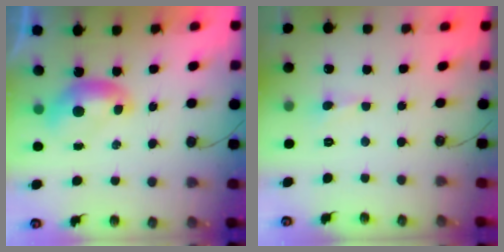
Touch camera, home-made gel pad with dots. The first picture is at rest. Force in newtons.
{"total": 1.6, "press": 1.5, "slide": 0.5}